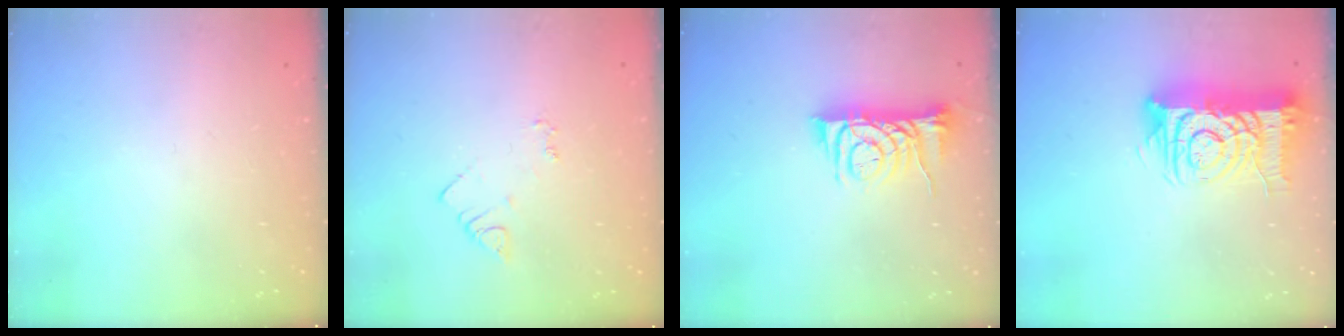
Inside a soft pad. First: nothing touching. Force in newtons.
{"total": 4.2, "press": 4.1, "slide": 0.6}
{"total": 8.0, "press": 8.0, "slide": 0.1}
{"total": 14.6, "press": 14.5, "slide": 1.7}